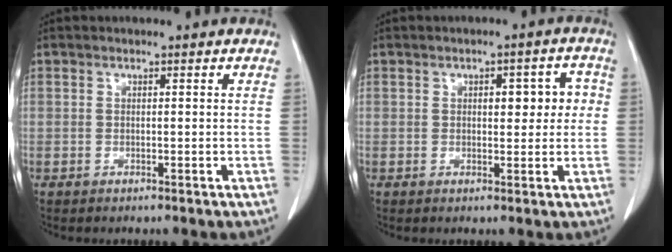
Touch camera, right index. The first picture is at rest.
{"total": 4.9, "force": [0.8, 2.3, 4.3], "torque": [-0.048, 0.020, 0.011]}